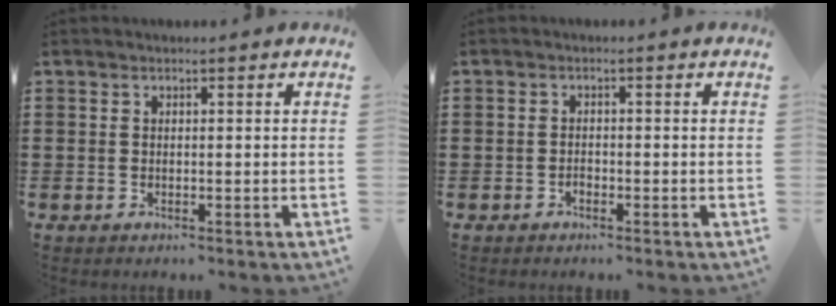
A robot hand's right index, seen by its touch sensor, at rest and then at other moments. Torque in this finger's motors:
{"motor_torque": [1.08, 1.06, 0.02, -0.03]}